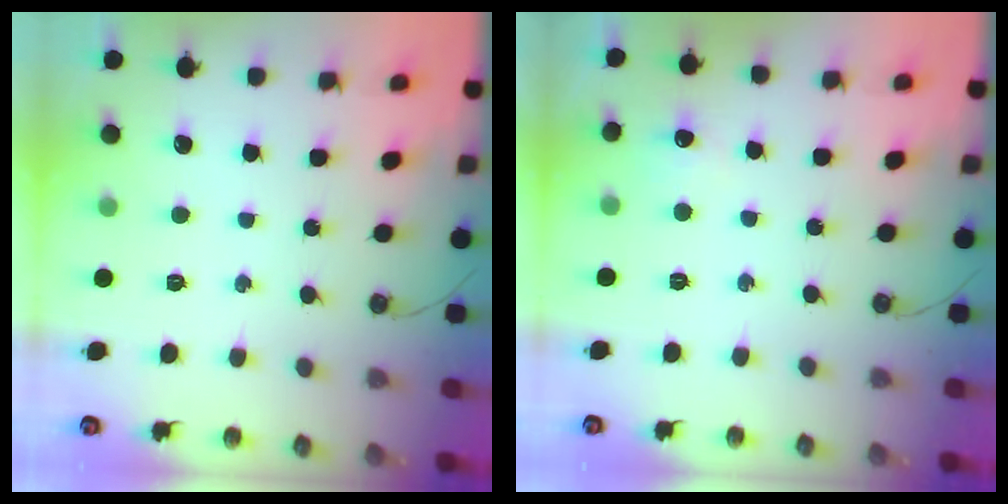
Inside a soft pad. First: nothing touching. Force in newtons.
{"total": 5.6, "press": 5.5, "slide": 0.7}